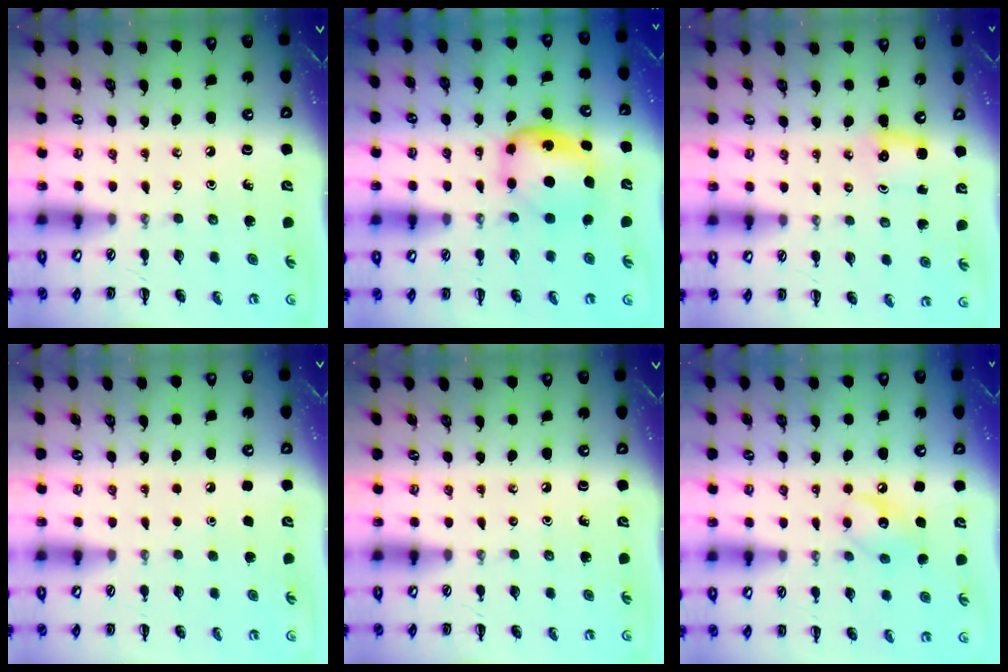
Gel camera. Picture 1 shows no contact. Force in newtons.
{"total": 6.1, "press": 6.1, "slide": 0.3}
{"total": 2.5, "press": 2.4, "slide": 0.8}
{"total": 1.7, "press": 1.7, "slide": 0.1}
{"total": 0.0}
{"total": 9.6, "press": 9.6, "slide": 1.0}